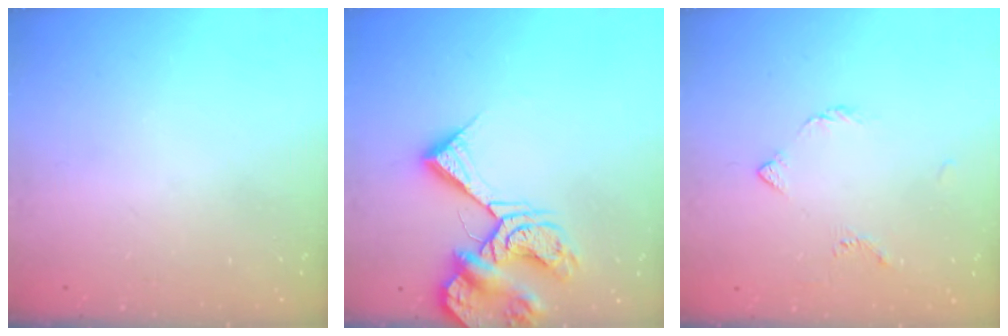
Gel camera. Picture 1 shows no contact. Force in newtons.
{"total": 12.1, "press": 12.0, "slide": 1.6}
{"total": 4.0, "press": 3.9, "slide": 0.8}